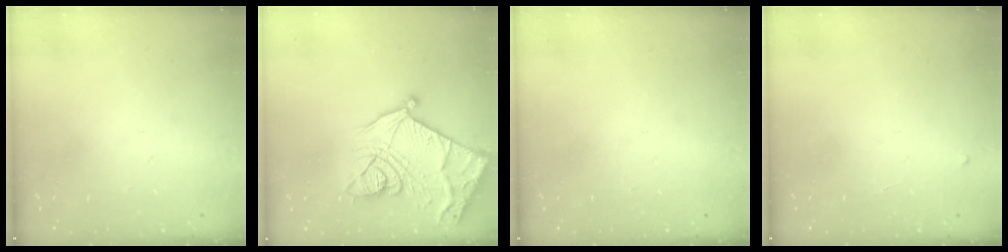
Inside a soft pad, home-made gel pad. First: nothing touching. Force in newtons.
{"total": 22.3, "press": 22.3, "slide": 0.4}
{"total": 0.0}
{"total": 2.3, "press": 2.3, "slide": 0.3}